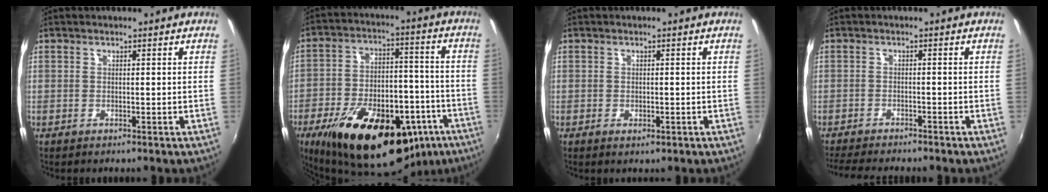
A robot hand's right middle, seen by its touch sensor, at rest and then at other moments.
{"total": 28.9, "force": [-15.9, 14.5, 19.3], "torque": [-0.340, -0.008, -0.215]}
{"total": 1.4, "force": [-0.6, 1.0, 0.9], "torque": [-0.013, -0.004, -0.010]}
{"total": 7.6, "force": [-6.9, 0.9, 3.1], "torque": [-0.076, -0.020, -0.111]}